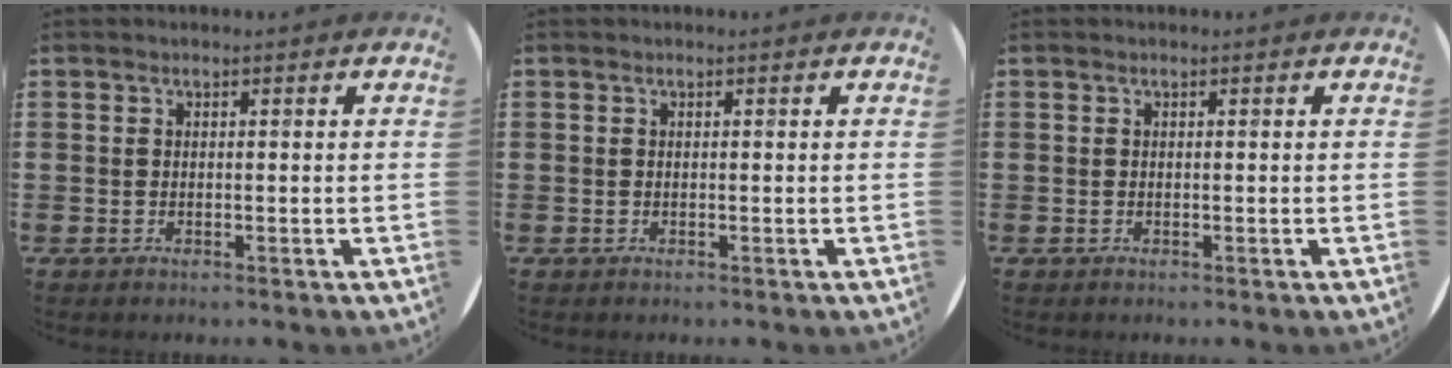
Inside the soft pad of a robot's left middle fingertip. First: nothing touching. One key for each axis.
{"total": 0.0}
{"total": 0.0}